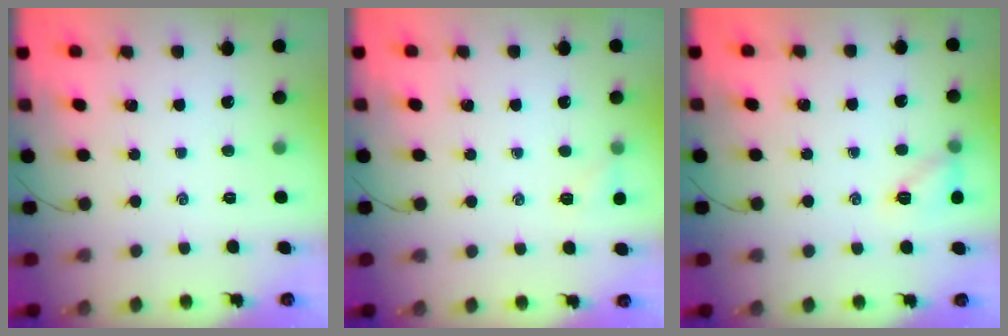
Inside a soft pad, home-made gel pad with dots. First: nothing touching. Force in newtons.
{"total": 5.5, "press": 5.3, "slide": 1.5}
{"total": 8.2, "press": 8.2, "slide": 1.0}